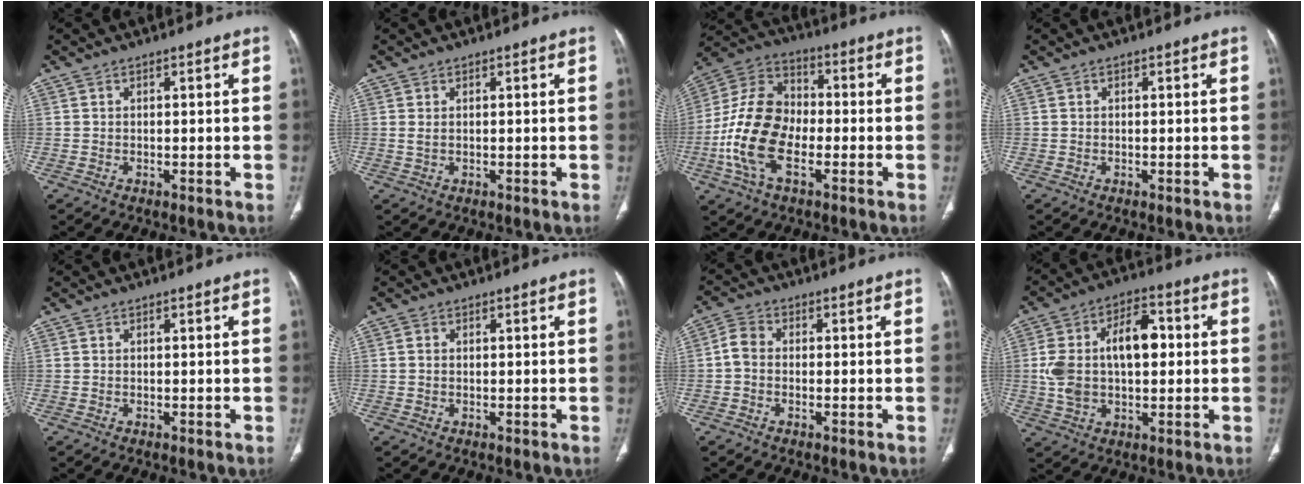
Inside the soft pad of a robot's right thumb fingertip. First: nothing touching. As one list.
[{"total": 0.9, "force": [0.2, 0.5, 0.7], "torque": [-0.020, 0.003, 0.009]}, {"total": 15.9, "force": [-4.0, 9.4, 12.3], "torque": [-0.239, 0.027, -0.082]}, {"total": 0.0}, {"total": 0.0}, {"total": 0.7, "force": [0.0, 0.6, 0.4], "torque": [-0.004, 0.000, -0.001]}, {"total": 3.6, "force": [-0.6, 2.6, 2.4], "torque": [-0.044, 0.011, -0.021]}, {"total": 14.7, "force": [1.0, 8.6, 11.9], "torque": [-0.207, 0.032, 0.019]}]